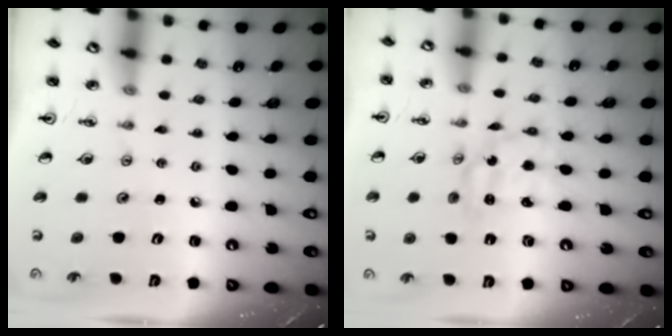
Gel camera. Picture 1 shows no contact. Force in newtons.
{"total": 3.6, "press": 3.6, "slide": 0.3}